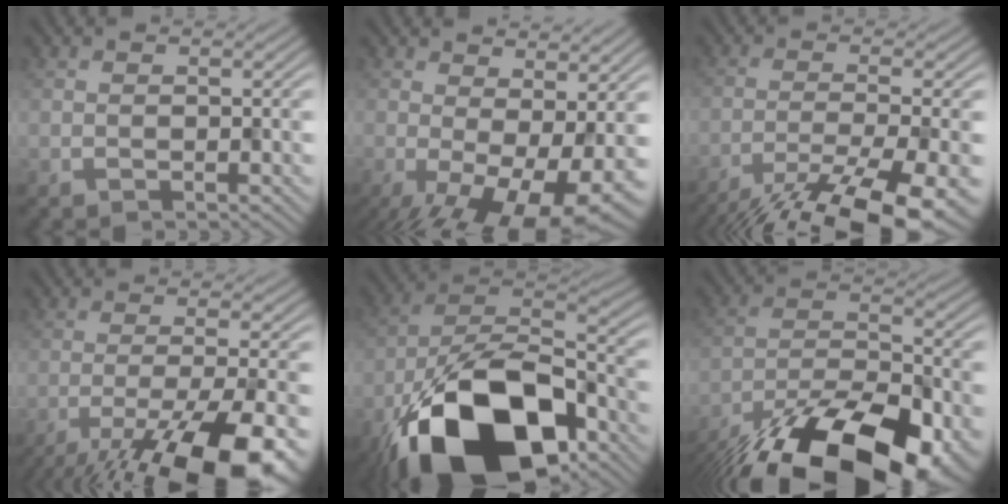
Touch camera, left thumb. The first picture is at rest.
{"total": 11.1, "force": [-3.0, 4.3, 9.8], "torque": [-0.160, -0.025, -0.026]}
{"total": 14.9, "force": [-11.5, 3.2, 9.0], "torque": [-0.153, -0.034, -0.159]}
{"total": 16.3, "force": [-11.1, 4.3, 11.2], "torque": [-0.165, -0.032, -0.155]}
{"total": 19.8, "force": [-11.3, 9.5, 13.1], "torque": [-0.243, -0.033, -0.187]}
{"total": 19.2, "force": [-14.0, 6.8, 11.3], "torque": [-0.195, -0.056, -0.213]}